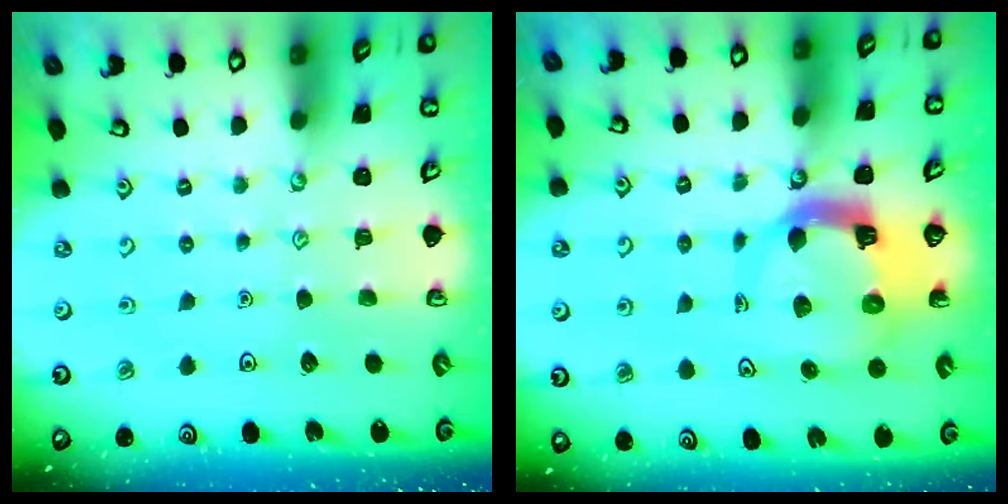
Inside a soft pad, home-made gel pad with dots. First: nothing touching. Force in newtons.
{"total": 8.4, "press": 8.3, "slide": 1.1}